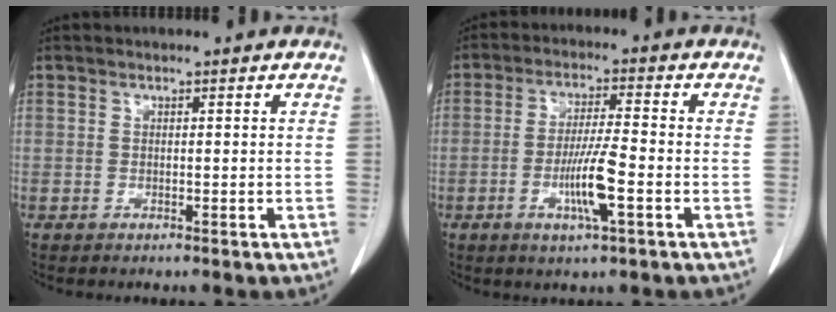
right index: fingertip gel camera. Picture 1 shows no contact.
{"total": 7.4, "force": [-2.5, 0.1, 7.0], "torque": [-0.131, -0.008, -0.046]}